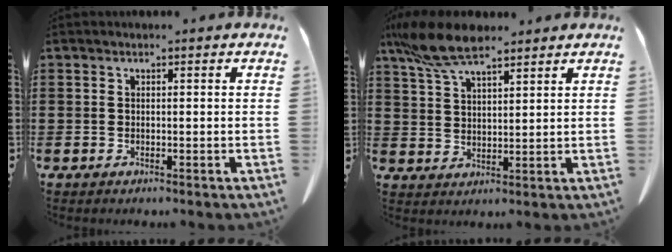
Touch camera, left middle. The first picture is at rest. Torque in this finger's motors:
{"motor_torque": [0.89, 0.30, 0.33, 0.13]}